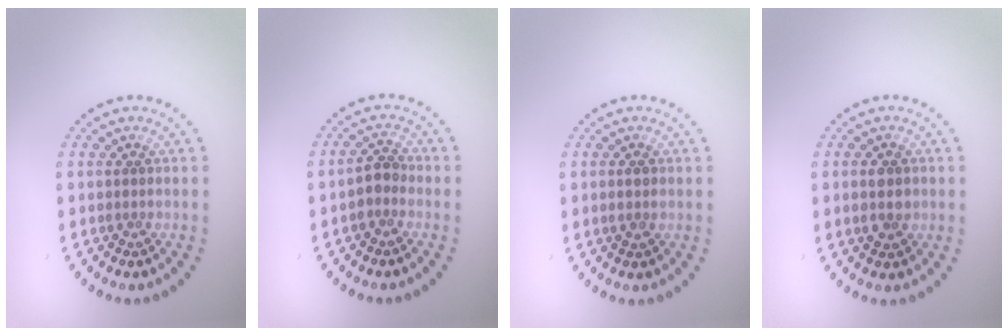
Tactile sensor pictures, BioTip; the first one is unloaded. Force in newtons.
{"total": 1.7, "press": 1.5, "slide": 0.9}
{"total": 1.0, "press": 0.9, "slide": 0.3}
{"total": 2.6, "press": 2.6, "slide": 0.1}